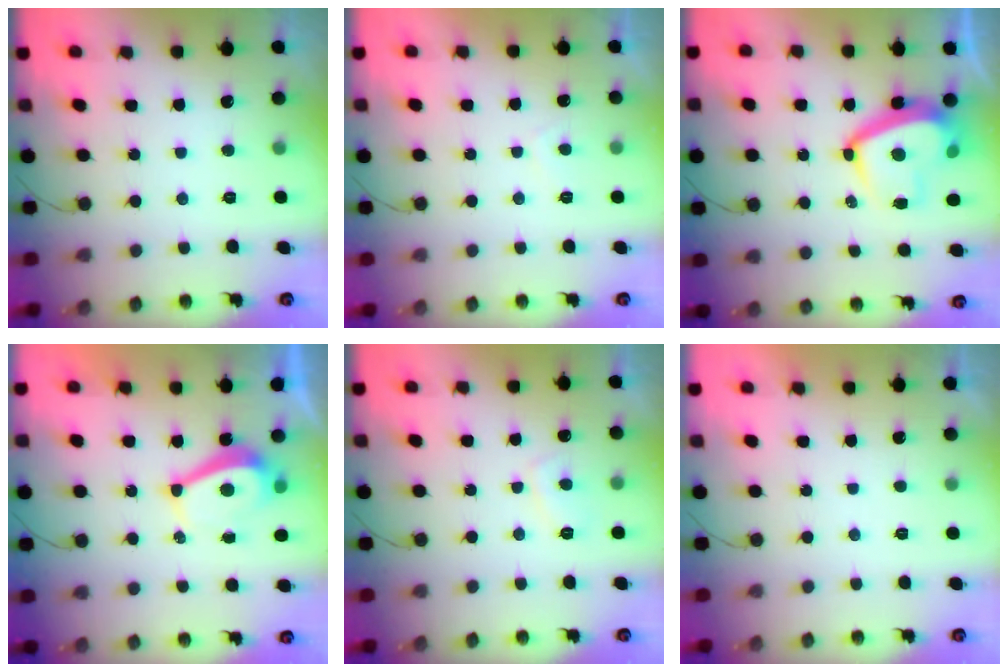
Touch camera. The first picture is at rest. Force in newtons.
{"total": 1.5, "press": 1.4, "slide": 0.6}
{"total": 14.1, "press": 14.1, "slide": 1.5}
{"total": 4.9, "press": 4.9, "slide": 0.5}
{"total": 3.3, "press": 3.2, "slide": 0.9}
{"total": 2.1, "press": 2.1, "slide": 0.4}